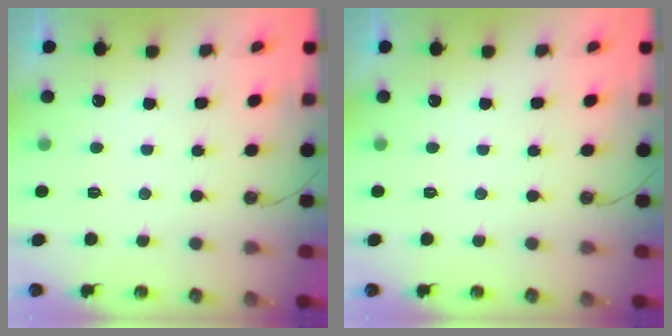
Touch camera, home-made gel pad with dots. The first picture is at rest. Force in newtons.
{"total": 0.0}